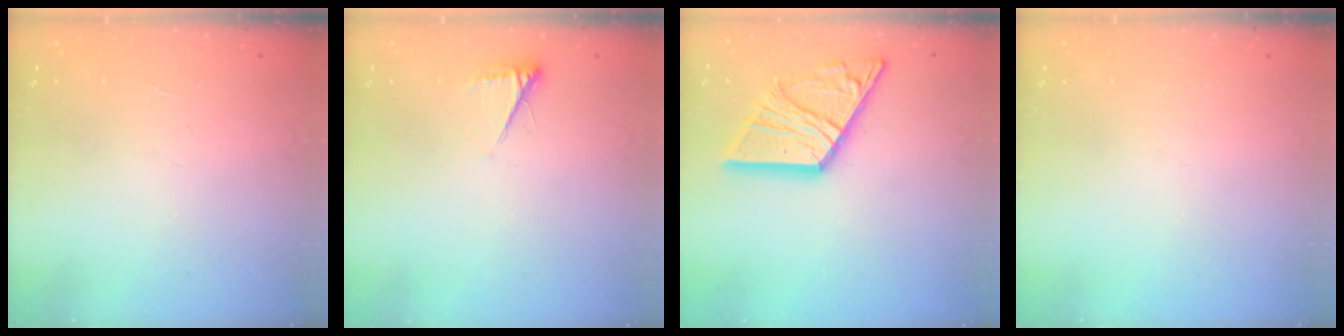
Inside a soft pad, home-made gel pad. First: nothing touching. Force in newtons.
{"total": 3.9, "press": 3.9, "slide": 0.6}
{"total": 17.5, "press": 17.5, "slide": 1.5}
{"total": 0.0}